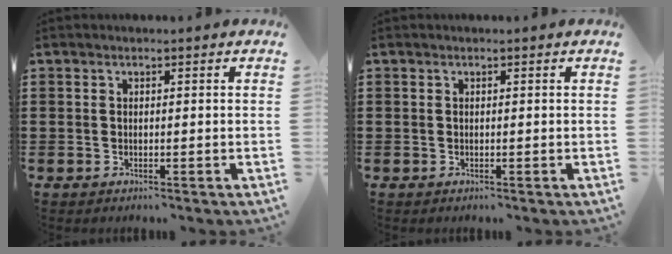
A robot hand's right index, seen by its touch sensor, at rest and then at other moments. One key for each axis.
{"total": 0.0}